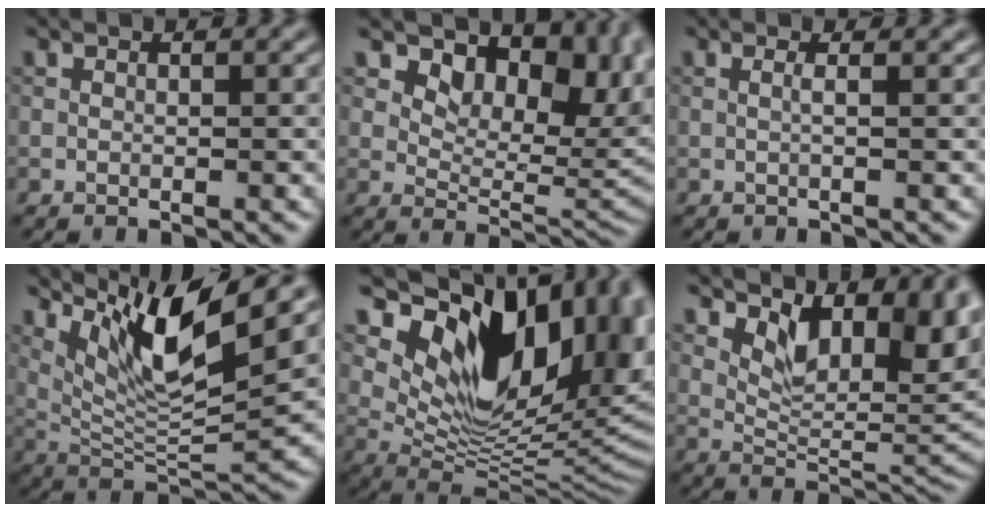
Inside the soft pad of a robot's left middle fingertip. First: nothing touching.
{"total": 11.0, "force": [4.6, 6.3, 7.7], "torque": [-0.109, -0.004, 0.084]}
{"total": 1.2, "force": [0.3, 0.4, 1.1], "torque": [-0.013, -0.004, -0.008]}
{"total": 9.6, "force": [5.6, 1.7, 7.6], "torque": [-0.127, -0.007, 0.108]}
{"total": 17.6, "force": [6.9, 9.9, 12.8], "torque": [-0.196, -0.001, 0.136]}
{"total": 9.5, "force": [4.0, 5.0, 7.0], "torque": [-0.111, -0.011, 0.074]}